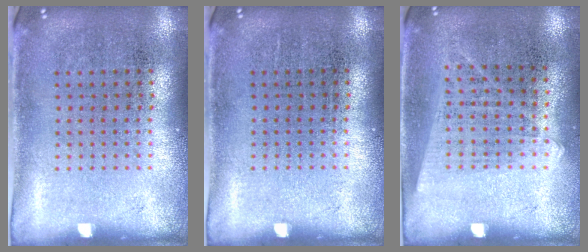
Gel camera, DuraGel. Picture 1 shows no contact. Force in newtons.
{"total": 0.0}
{"total": 1.2, "press": 1.0, "slide": 0.5}